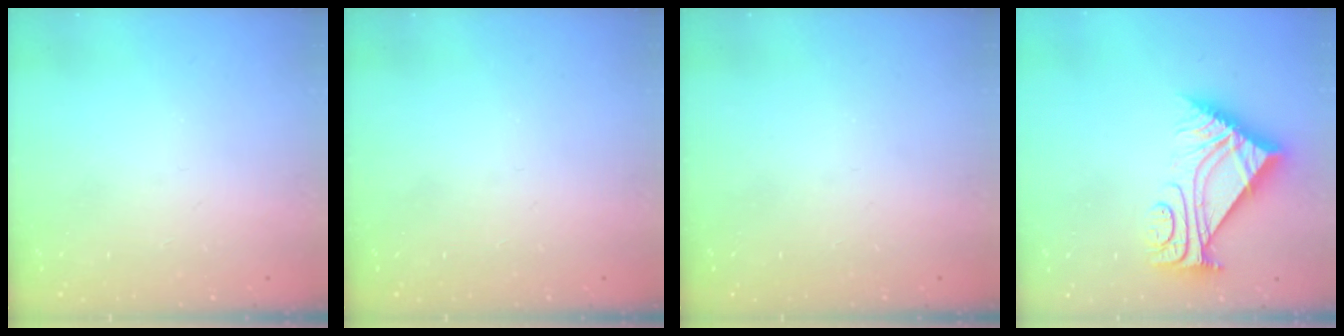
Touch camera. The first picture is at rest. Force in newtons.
{"total": 0.0}
{"total": 0.0}
{"total": 10.5, "press": 10.5, "slide": 0.5}